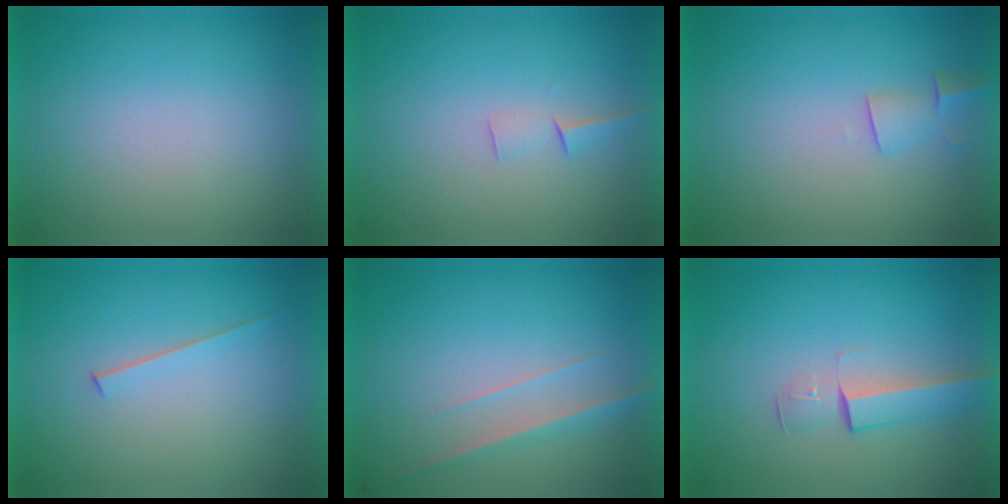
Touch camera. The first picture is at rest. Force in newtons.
{"total": 1.5}
{"total": 2.2}
{"total": 1.5}
{"total": 2.9}
{"total": 2.9}